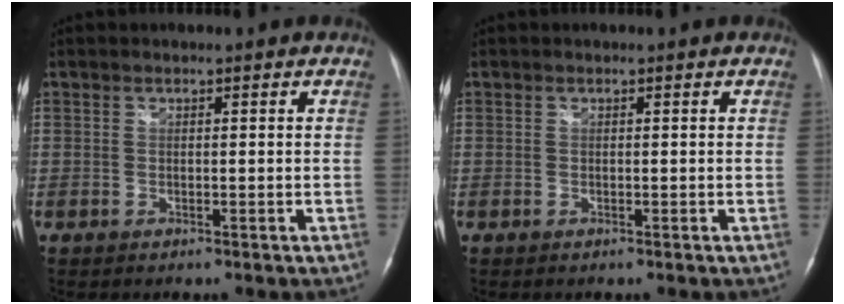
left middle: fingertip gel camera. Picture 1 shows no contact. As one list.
[{"total": 0.0}]